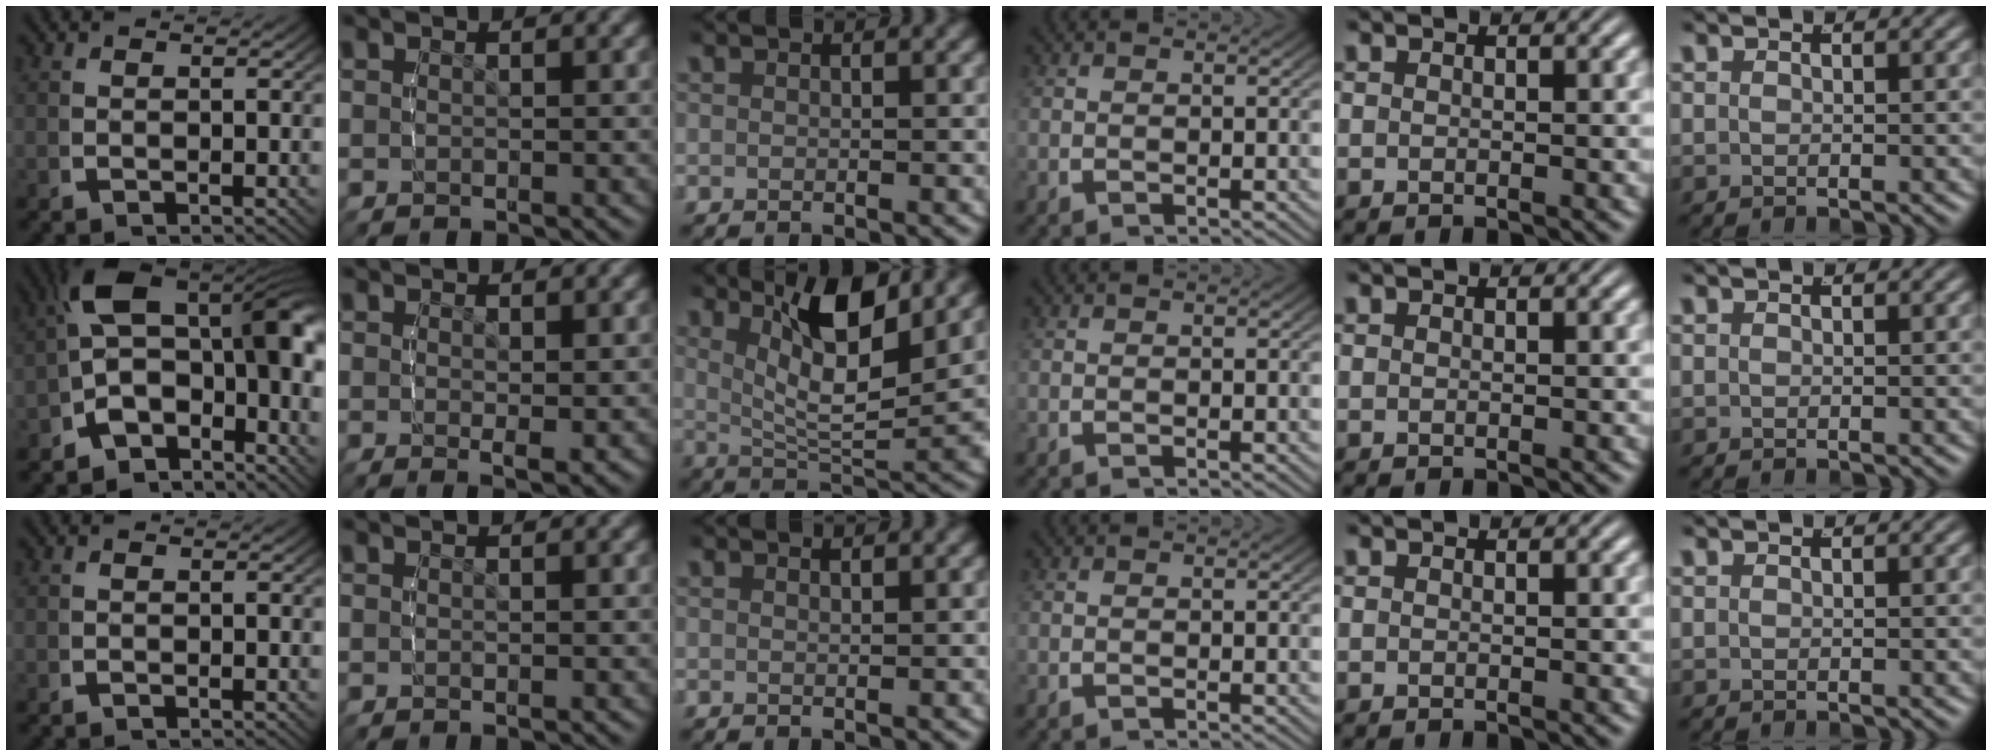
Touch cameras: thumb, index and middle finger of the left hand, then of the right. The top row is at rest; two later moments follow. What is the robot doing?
{"motion": "lift_and_place", "object": "stress ball aka squeeze ball"}